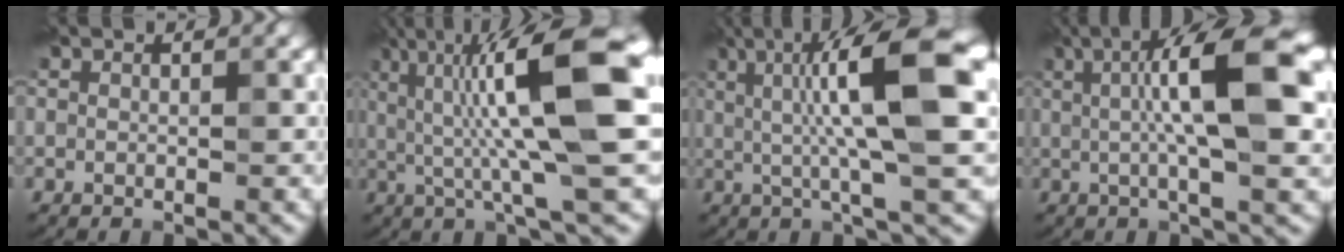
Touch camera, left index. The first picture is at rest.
{"total": 12.7, "force": [2.0, 2.6, 12.2], "torque": [-0.192, 0.019, 0.032]}
{"total": 11.2, "force": [2.0, 2.1, 10.8], "torque": [-0.161, 0.017, 0.030]}
{"total": 9.9, "force": [1.9, 2.0, 9.5], "torque": [-0.140, 0.012, 0.027]}